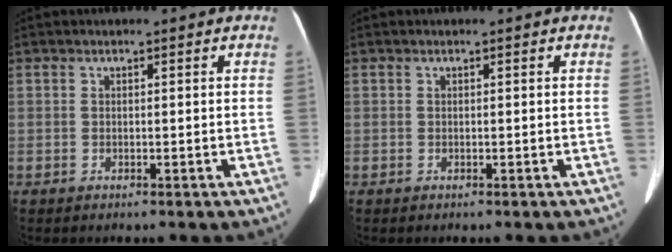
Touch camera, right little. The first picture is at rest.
{"total": 0.0}